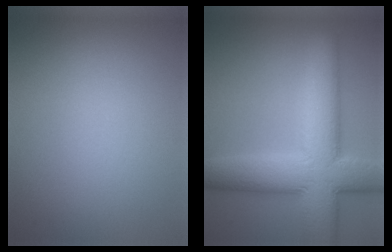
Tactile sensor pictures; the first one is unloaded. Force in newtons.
{"total": 11.4, "press": 11.4, "slide": 0.7}